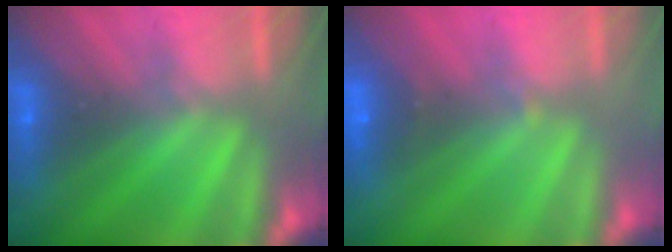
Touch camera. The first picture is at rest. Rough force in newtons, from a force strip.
{"total": 1.5}